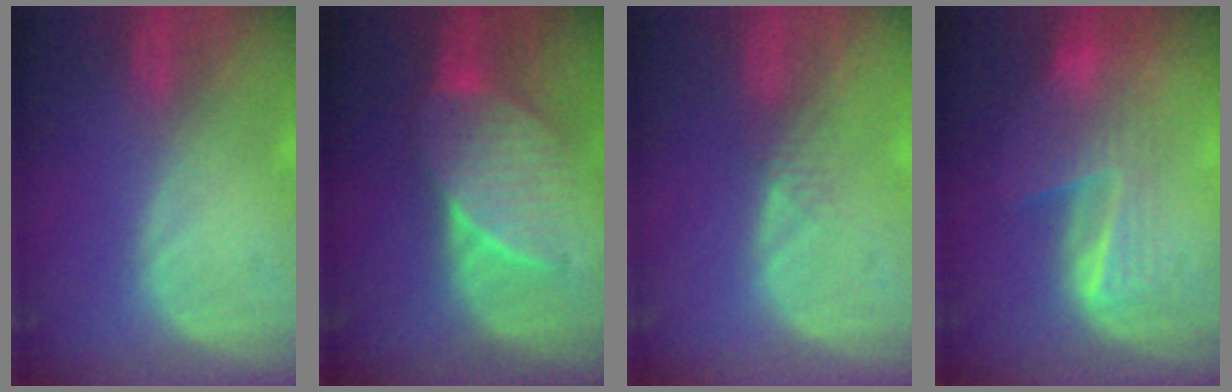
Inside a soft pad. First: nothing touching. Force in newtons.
{"total": 7.5, "press": 7.4, "slide": 1.0}
{"total": 1.6, "press": 1.4, "slide": 0.9}
{"total": 7.4, "press": 6.7, "slide": 3.1}